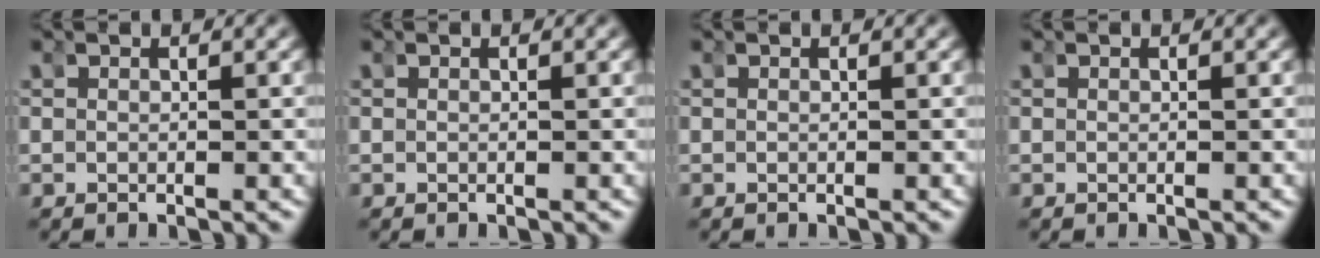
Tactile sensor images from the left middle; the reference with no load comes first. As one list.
[{"total": 0.0}, {"total": 0.0}, {"total": 0.0}]